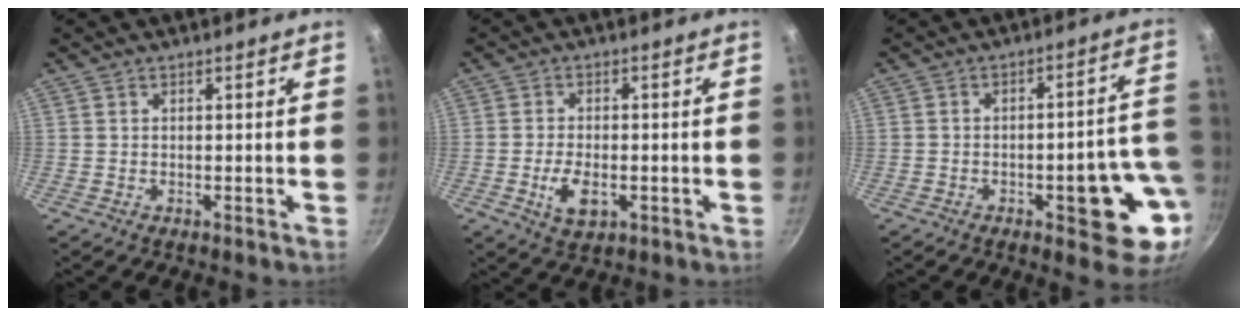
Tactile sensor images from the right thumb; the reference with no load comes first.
{"total": 6.1, "force": [-1.7, 3.4, 4.8], "torque": [-0.086, 0.004, -0.026]}
{"total": 13.5, "force": [-4.1, 4.9, 11.9], "torque": [-0.100, 0.032, -0.051]}